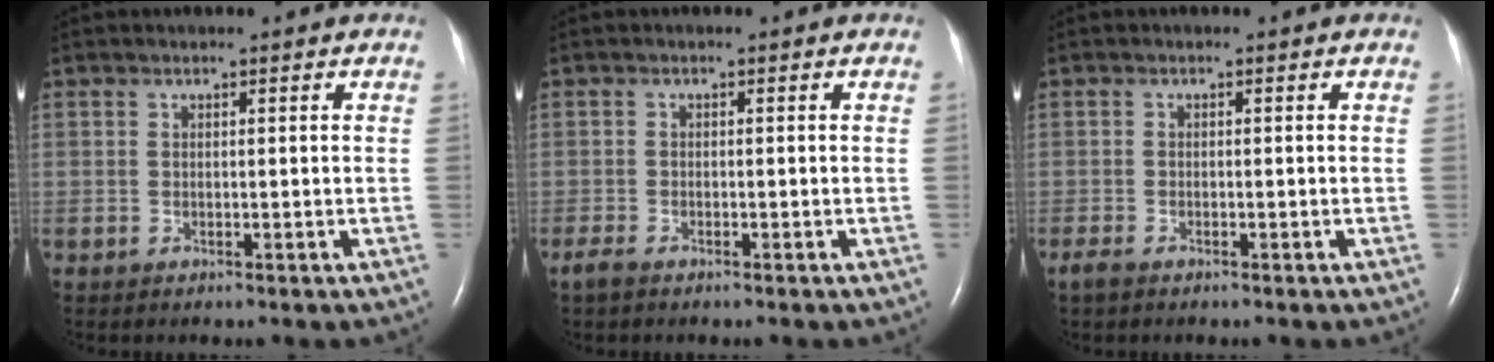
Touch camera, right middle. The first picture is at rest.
{"total": 1.5, "force": [-1.2, 0.4, 0.8], "torque": [-0.026, -0.004, -0.024]}
{"total": 1.4, "force": [-1.1, 0.5, 0.8], "torque": [-0.025, -0.004, -0.021]}